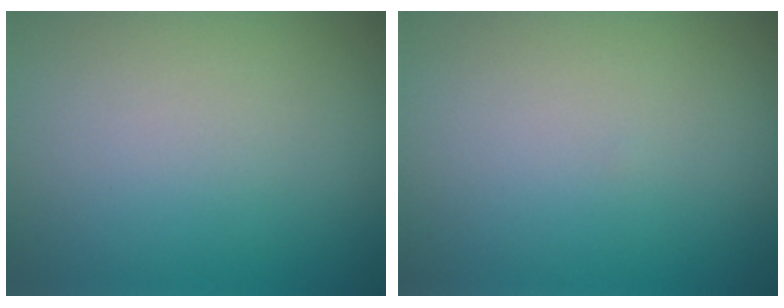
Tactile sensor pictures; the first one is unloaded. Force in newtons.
{"total": 0.0}